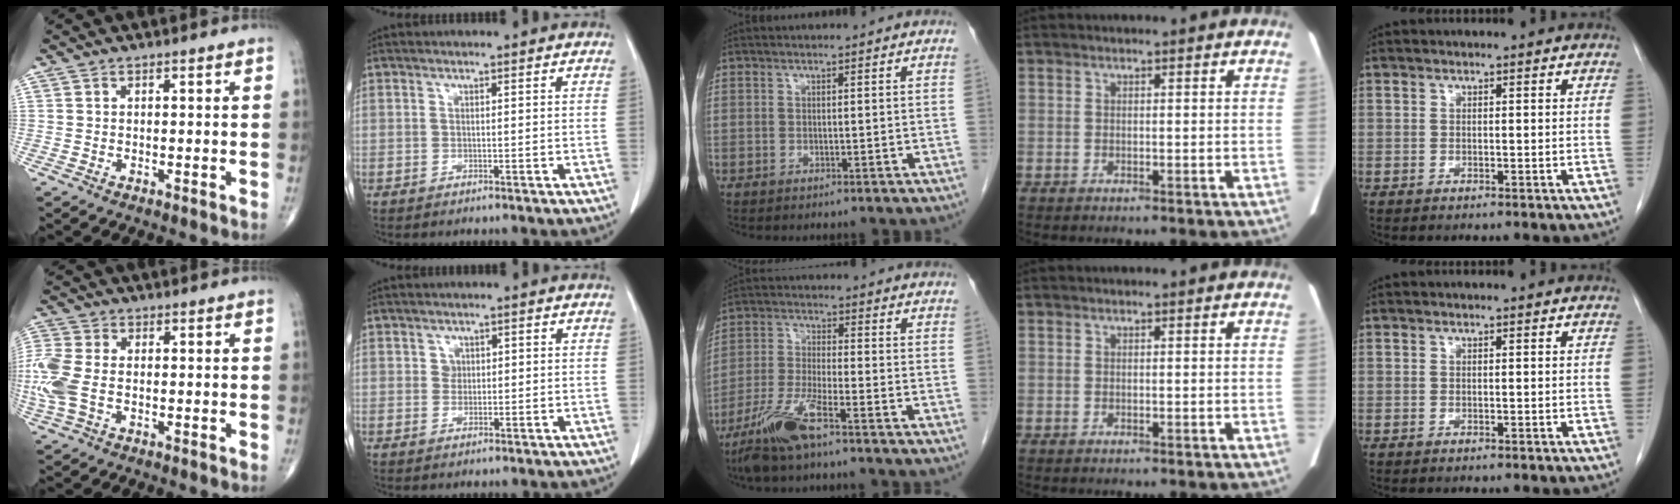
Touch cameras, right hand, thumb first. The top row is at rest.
{"thumb": {"total": 10.1, "force": [-1.3, 6.2, 7.8], "torque": [-0.219, 0.009, -0.026]}, "index": {"total": 1.5, "force": [0.4, 1.3, 0.5], "torque": [-0.004, 0.003, 0.009]}, "middle": {"total": 8.0, "force": [-5.7, 0.5, 5.6], "torque": [-0.124, -0.020, -0.117]}}